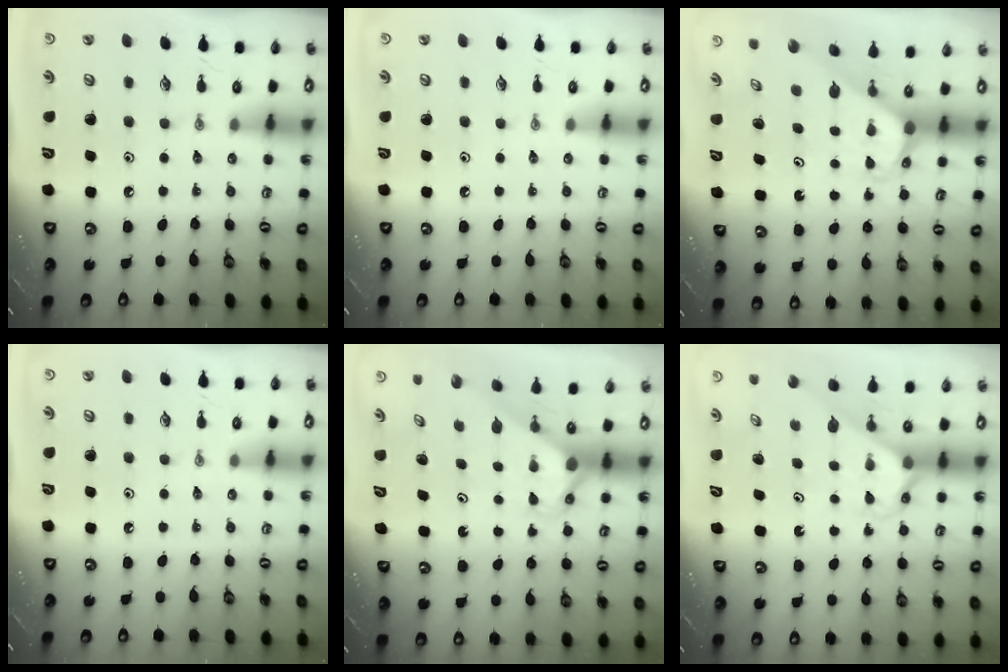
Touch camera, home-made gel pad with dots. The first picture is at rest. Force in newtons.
{"total": 0.0}
{"total": 2.0, "press": 2.0, "slide": 0.1}
{"total": 0.0}
{"total": 2.7, "press": 2.7, "slide": 0.0}
{"total": 2.6, "press": 2.6, "slide": 0.2}